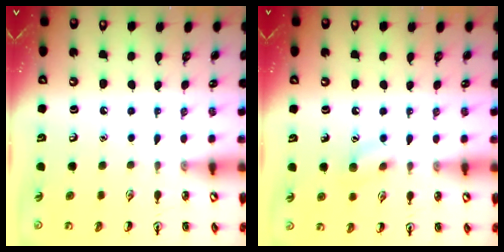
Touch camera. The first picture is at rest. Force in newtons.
{"total": 6.7, "press": 6.6, "slide": 1.3}